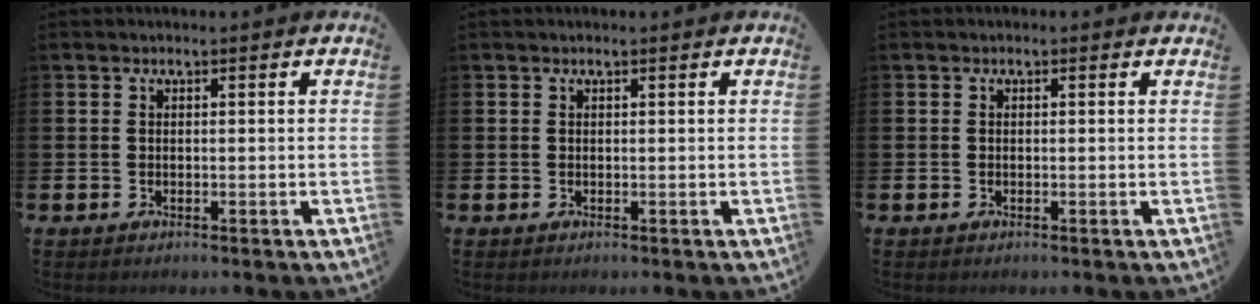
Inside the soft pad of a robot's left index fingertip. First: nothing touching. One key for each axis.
{"total": 0.0}
{"total": 0.0}